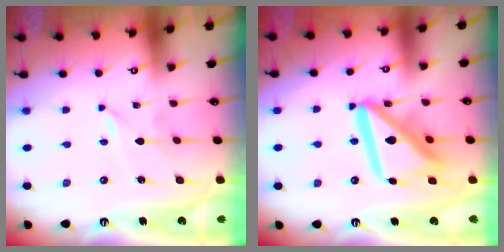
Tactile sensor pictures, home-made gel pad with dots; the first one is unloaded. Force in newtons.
{"total": 18.4, "press": 18.2, "slide": 2.2}